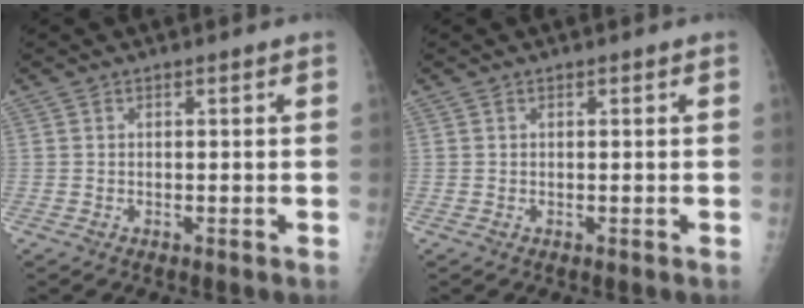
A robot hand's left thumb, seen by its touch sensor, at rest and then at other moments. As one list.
[{"total": 0.0}]